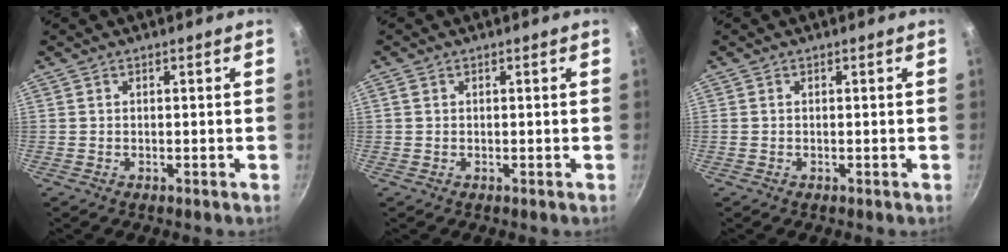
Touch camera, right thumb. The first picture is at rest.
{"total": 0.9, "force": [0.3, 0.7, 0.4], "torque": [-0.007, 0.003, 0.004]}
{"total": 0.0}